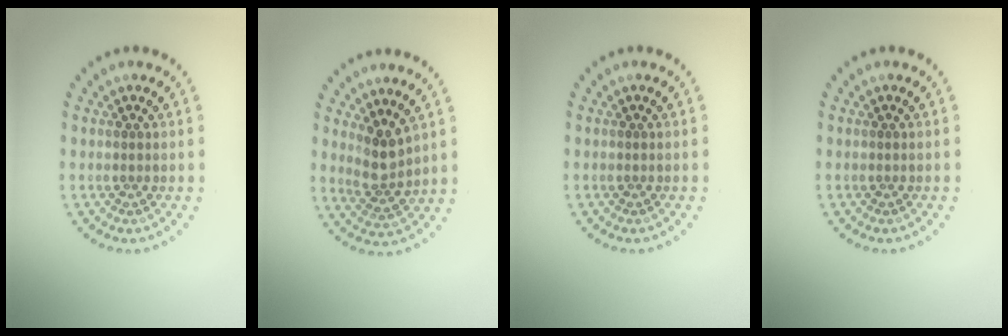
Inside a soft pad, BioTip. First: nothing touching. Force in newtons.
{"total": 2.7, "press": 2.3, "slide": 1.5}
{"total": 0.0}
{"total": 0.0}